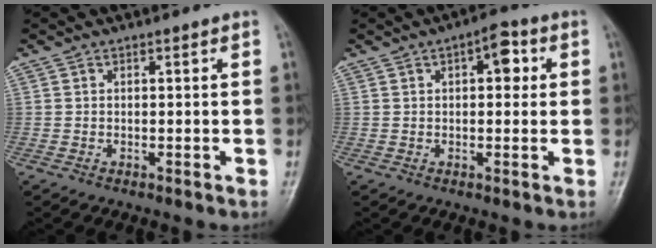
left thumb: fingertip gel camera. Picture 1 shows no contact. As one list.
[{"total": 5.0, "force": [1.3, 2.5, 4.1], "torque": [-0.039, 0.005, 0.009]}]